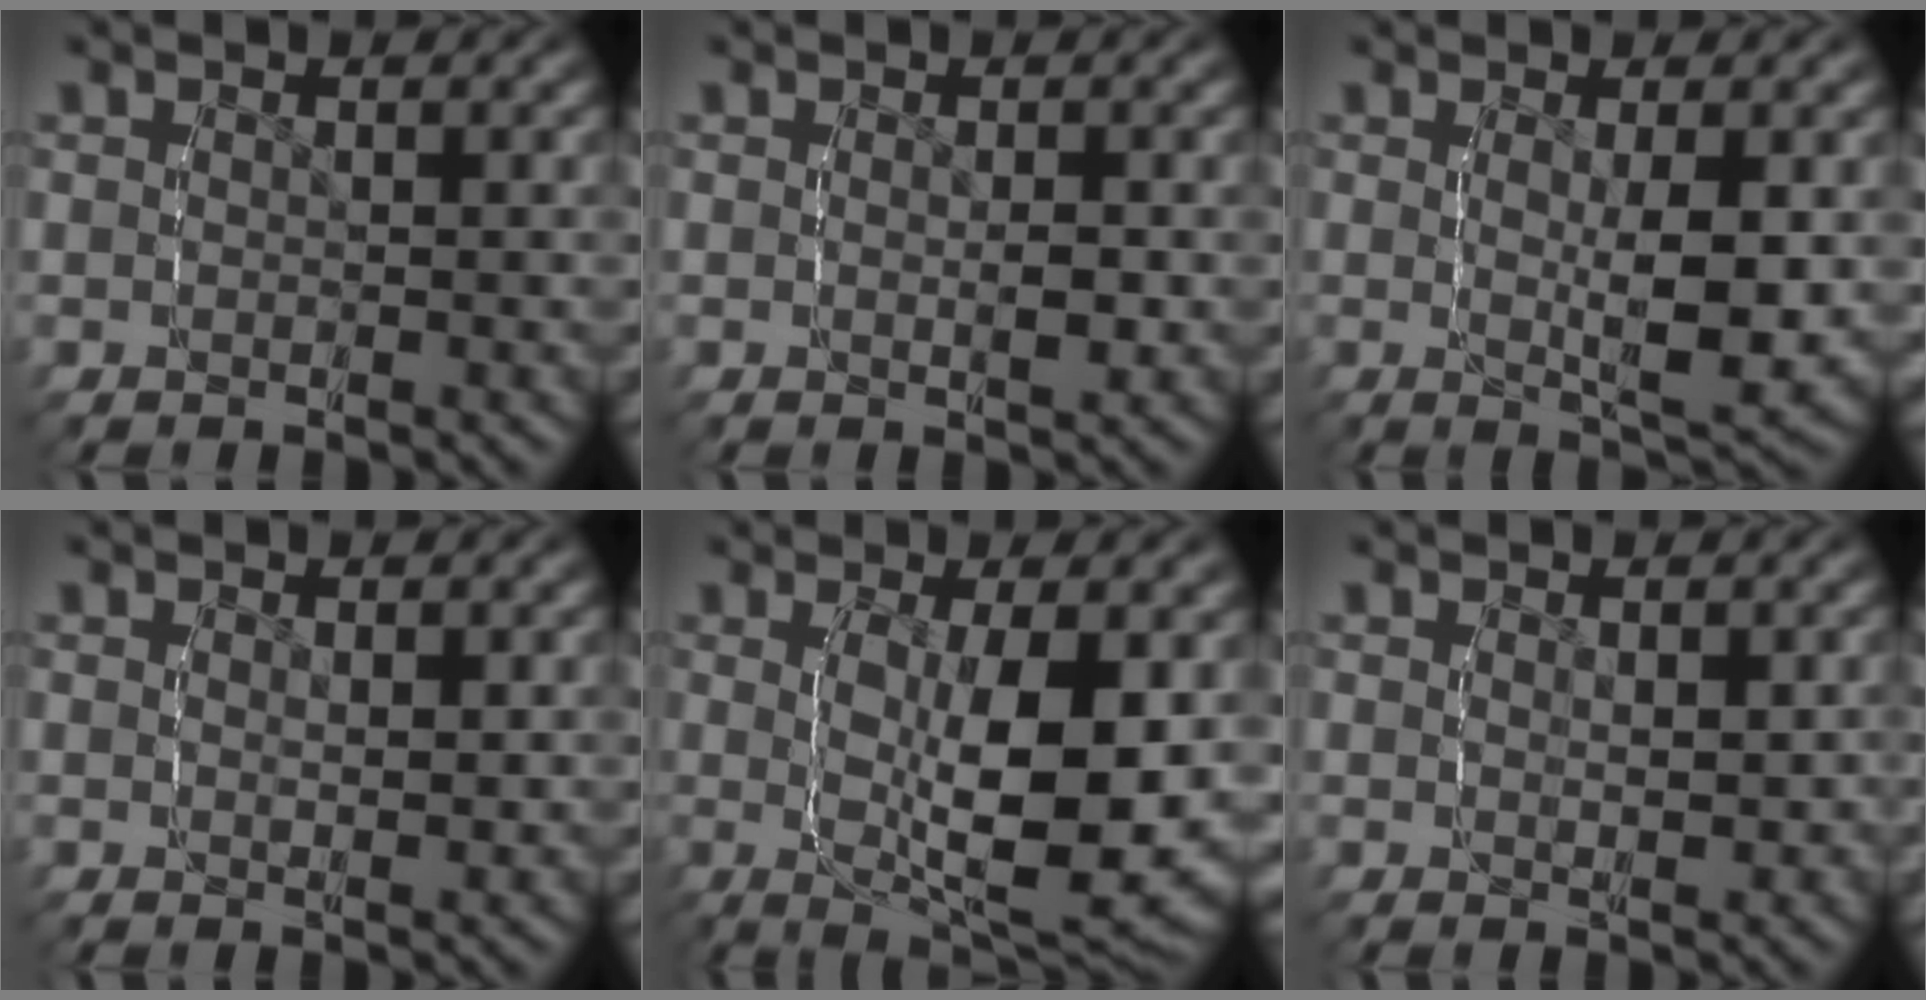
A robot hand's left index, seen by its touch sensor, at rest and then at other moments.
{"total": 1.4, "force": [-0.4, 0.4, 1.3], "torque": [-0.027, -0.007, -0.006]}
{"total": 5.0, "force": [-0.4, 1.6, 4.8], "torque": [-0.083, -0.016, -0.004]}
{"total": 0.8, "force": [0.2, 0.2, 0.8], "torque": [-0.016, -0.008, 0.005]}
{"total": 11.1, "force": [-1.0, 4.7, 10.0], "torque": [-0.166, -0.025, -0.003]}
{"total": 0.9, "force": [0.0, 0.4, 0.8], "torque": [-0.017, -0.010, 0.004]}